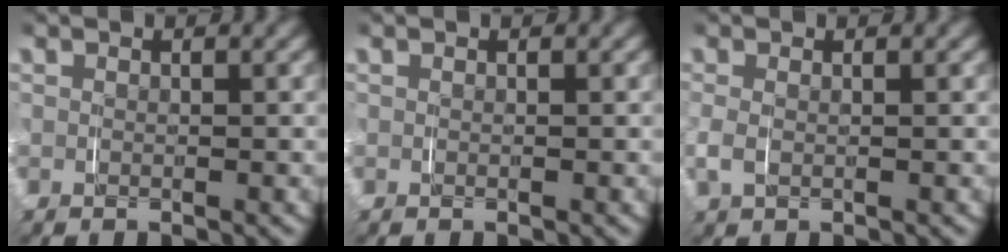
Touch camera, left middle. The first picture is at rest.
{"total": 0.0}
{"total": 1.7, "force": [-0.1, 1.1, 1.3], "torque": [-0.045, -0.003, 0.002]}